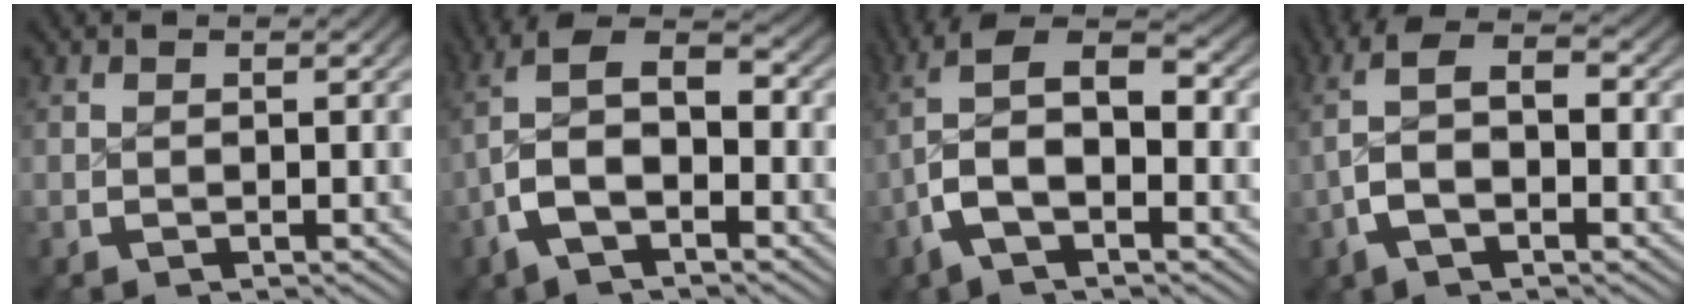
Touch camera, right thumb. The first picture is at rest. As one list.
[{"total": 9.6, "force": [0.1, 5.7, 7.7], "torque": [-0.153, -0.014, -0.001]}, {"total": 10.4, "force": [0.5, 5.8, 8.6], "torque": [-0.173, -0.014, 0.006]}, {"total": 7.3, "force": [0.4, 3.8, 6.2], "torque": [-0.131, 0.000, 0.004]}]